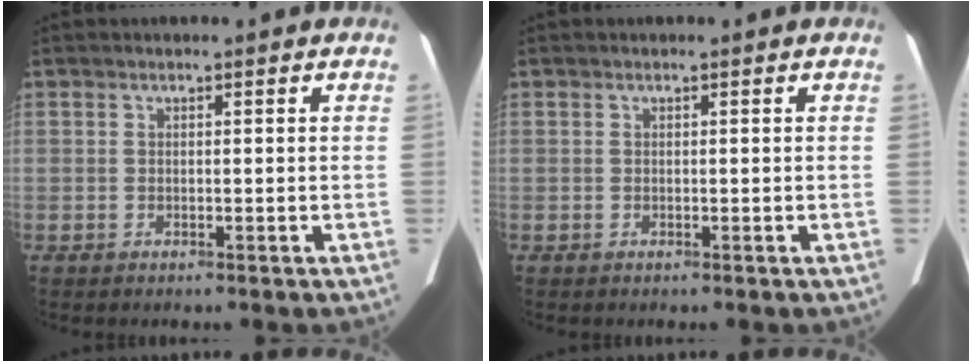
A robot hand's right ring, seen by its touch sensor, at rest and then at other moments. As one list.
[{"total": 0.0}]